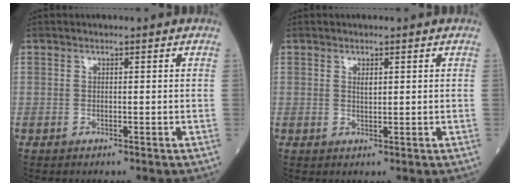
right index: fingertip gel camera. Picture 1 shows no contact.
{"total": 1.1, "force": [0.5, 0.4, 0.9], "torque": [-0.017, -0.003, 0.008]}